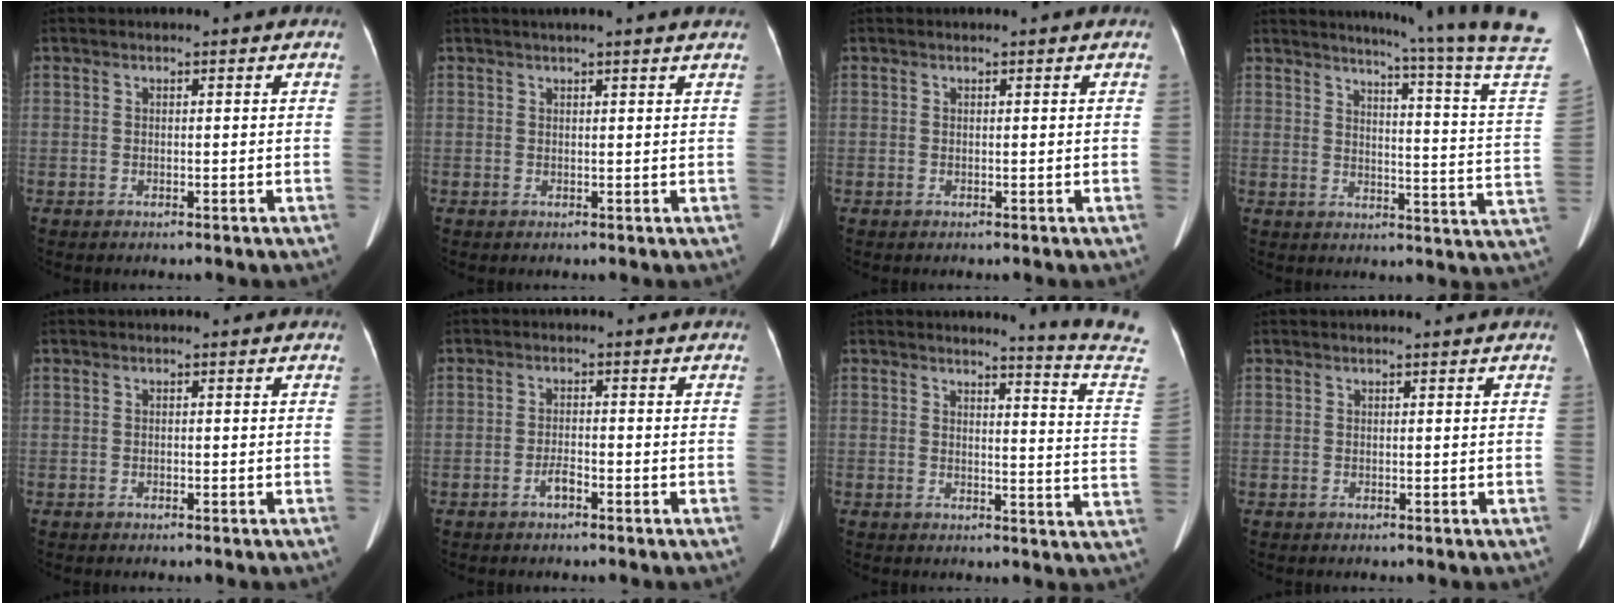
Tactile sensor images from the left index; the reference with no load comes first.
{"total": 5.6, "force": [5.0, -0.1, 2.6], "torque": [-0.033, 0.025, 0.050]}
{"total": 0.0}
{"total": 18.6, "force": [16.2, -3.4, 8.5], "torque": [-0.126, -0.104, 0.181]}
{"total": 0.0}
{"total": 1.9, "force": [-1.2, 0.4, 1.3], "torque": [-0.026, 0.001, -0.022]}
{"total": 10.8, "force": [10.4, -2.6, 1.2], "torque": [-0.027, -0.113, 0.104]}
{"total": 0.5, "force": [0.5, 0.0, 0.2], "torque": [-0.003, 0.002, 0.009]}